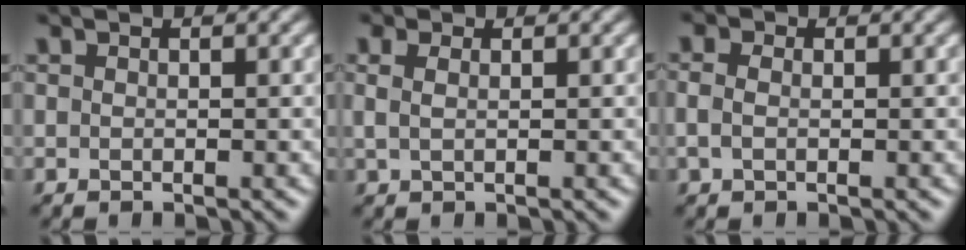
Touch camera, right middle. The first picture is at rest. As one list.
[{"total": 2.2, "force": [1.0, 1.3, 1.5], "torque": [-0.038, -0.001, 0.008]}, {"total": 1.6, "force": [0.0, 1.1, 1.1], "torque": [-0.027, 0.001, -0.005]}]